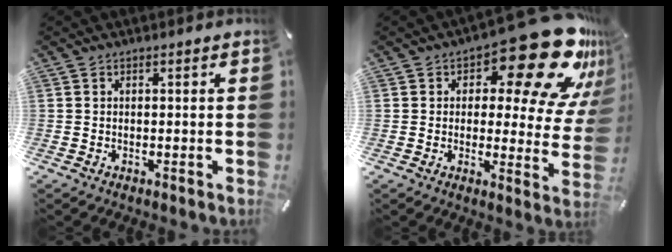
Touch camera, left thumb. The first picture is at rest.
{"total": 22.9, "force": [13.2, 9.7, 16.1], "torque": [-0.194, -0.089, 0.214]}